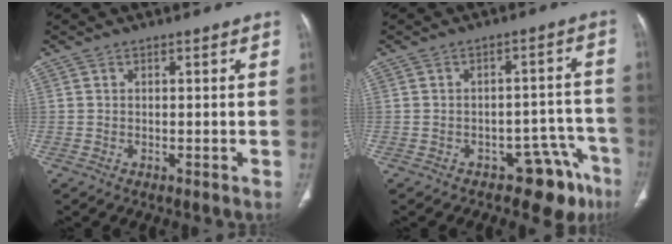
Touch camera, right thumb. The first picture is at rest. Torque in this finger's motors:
{"motor_torque": [2.91, 2.09, 0.22, -0.74, 0.03]}